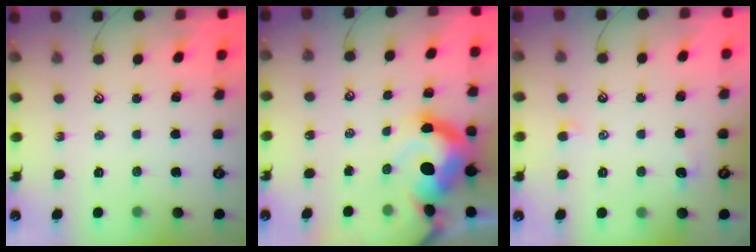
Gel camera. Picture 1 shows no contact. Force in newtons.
{"total": 15.5, "press": 15.4, "slide": 1.5}
{"total": 0.5, "press": 0.1, "slide": 0.5}